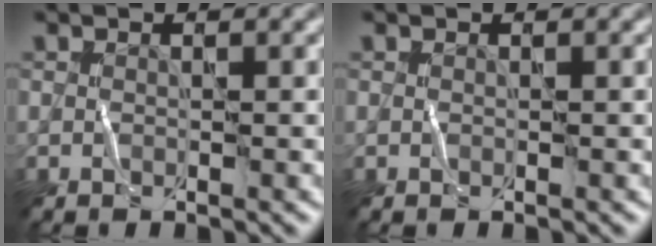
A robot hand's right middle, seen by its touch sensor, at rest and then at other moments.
{"total": 0.0}